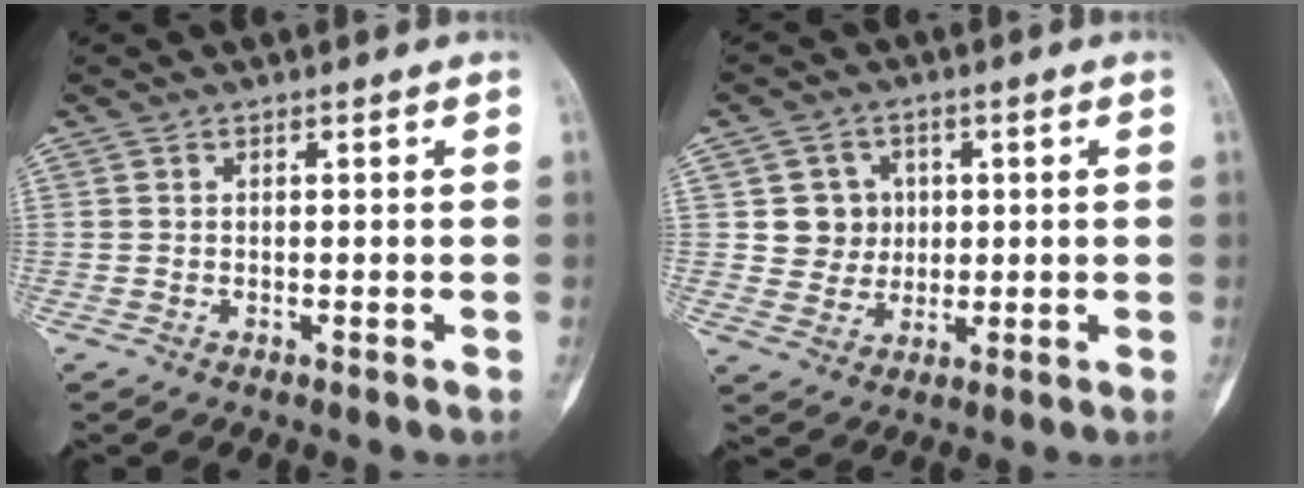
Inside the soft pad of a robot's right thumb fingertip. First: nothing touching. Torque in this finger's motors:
{"motor_torque": [0.01, 0.01, 0.11, -0.11, 0.00]}